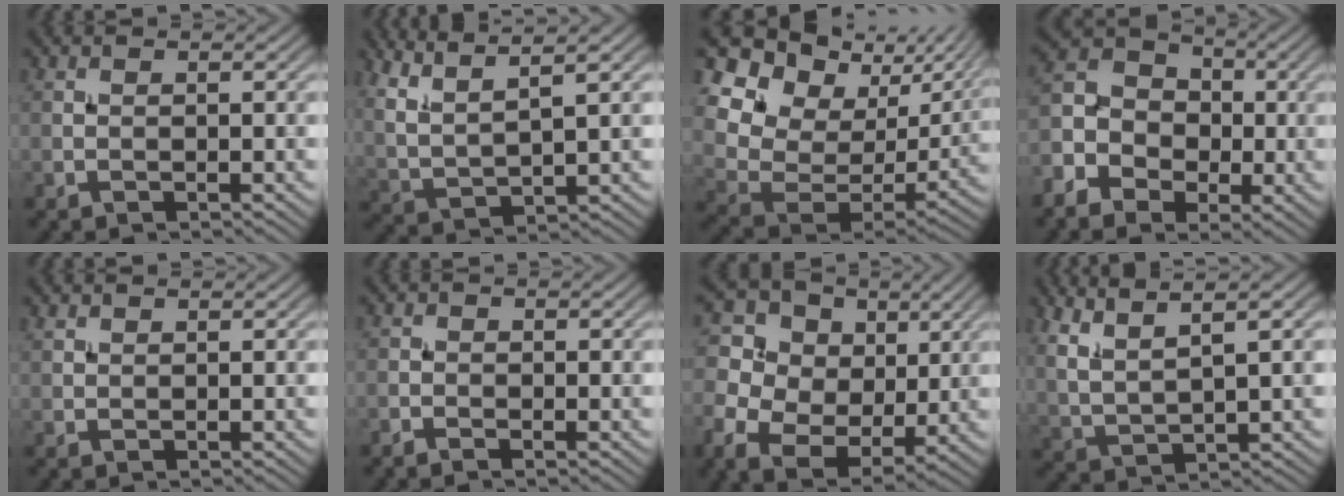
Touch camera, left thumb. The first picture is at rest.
{"total": 7.9, "force": [5.5, 1.6, 5.4], "torque": [-0.113, 0.010, 0.106]}
{"total": 16.3, "force": [7.1, 11.1, 9.6], "torque": [-0.217, -0.003, 0.157]}
{"total": 8.9, "force": [-3.4, 6.8, 4.8], "torque": [-0.116, -0.022, -0.071]}
{"total": 0.9, "force": [0.8, 0.3, 0.3], "torque": [-0.010, 0.002, 0.020]}
{"total": 1.3, "force": [-0.9, 0.7, 0.7], "torque": [-0.012, -0.002, -0.018]}
{"total": 12.9, "force": [3.5, 10.1, 7.2], "torque": [-0.222, 0.038, 0.065]}
{"total": 7.8, "force": [4.6, 1.7, 6.0], "torque": [-0.123, 0.016, 0.097]}